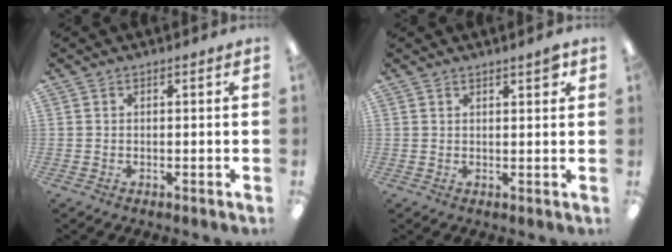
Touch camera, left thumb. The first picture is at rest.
{"total": 2.5, "force": [2.0, 0.3, 1.6], "torque": [-0.018, -0.008, 0.031]}